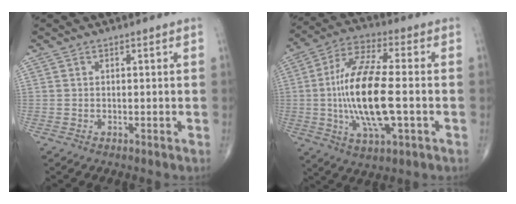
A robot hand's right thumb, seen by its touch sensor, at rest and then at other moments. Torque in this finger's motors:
{"motor_torque": [2.07, 2.94, 2.15, 0.10, 0.65]}